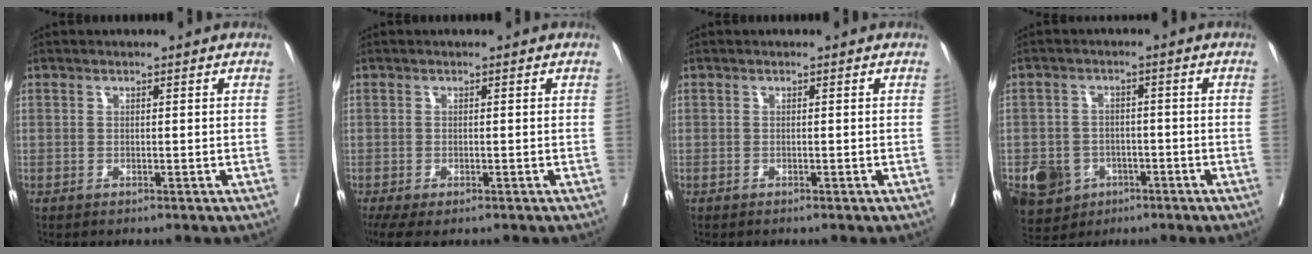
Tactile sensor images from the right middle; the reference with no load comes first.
{"total": 5.8, "force": [-3.7, 2.5, 3.6], "torque": [-0.070, -0.018, -0.062]}
{"total": 0.6, "force": [-0.5, 0.0, 0.3], "torque": [-0.004, -0.001, -0.008]}
{"total": 9.0, "force": [-4.2, 7.3, 3.1], "torque": [-0.070, 0.003, -0.058]}